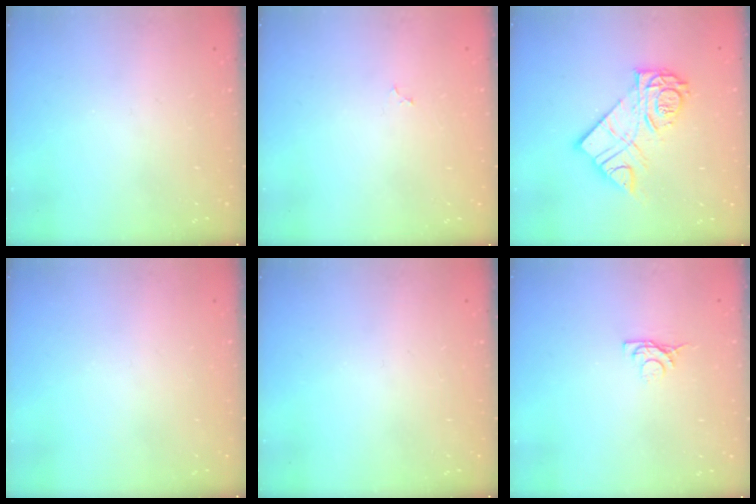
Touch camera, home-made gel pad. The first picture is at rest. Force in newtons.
{"total": 2.3, "press": 2.3, "slide": 0.2}
{"total": 15.7, "press": 15.6, "slide": 1.2}
{"total": 0.0}
{"total": 0.0}
{"total": 4.6, "press": 4.6, "slide": 0.8}